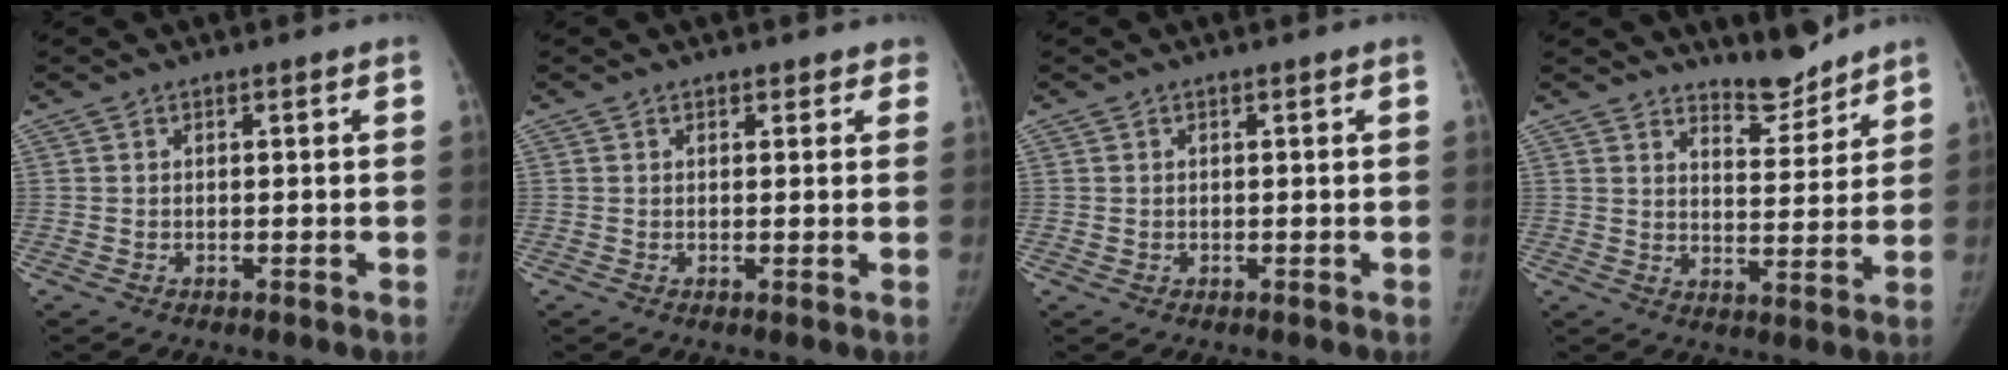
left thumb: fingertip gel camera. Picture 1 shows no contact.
{"total": 2.6, "force": [2.0, 1.6, 0.2], "torque": [0.033, -0.004, 0.013]}
{"total": 0.6, "force": [0.1, 0.6, 0.2], "torque": [-0.001, 0.001, 0.002]}
{"total": 6.5, "force": [6.2, 1.5, 1.2], "torque": [0.002, -0.056, 0.106]}